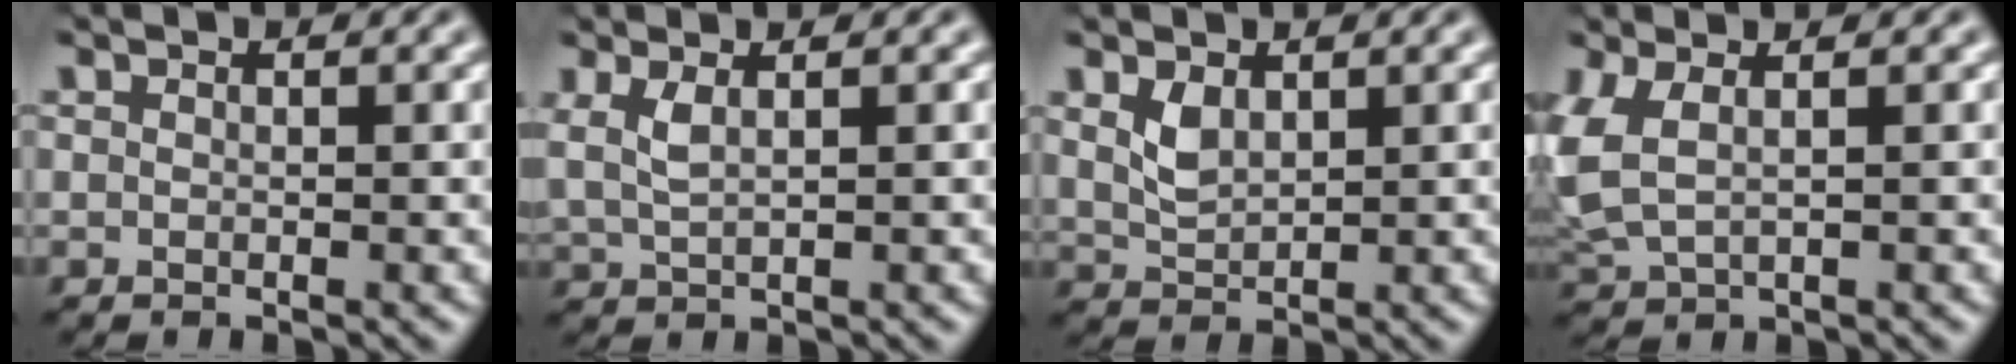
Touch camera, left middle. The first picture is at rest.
{"total": 1.9, "force": [0.9, 0.6, 1.6], "torque": [-0.037, 0.001, 0.021]}
{"total": 2.1, "force": [1.1, 1.2, 1.4], "torque": [-0.034, -0.003, 0.028]}
{"total": 3.7, "force": [0.9, 1.9, 3.0], "torque": [-0.090, 0.002, 0.021]}